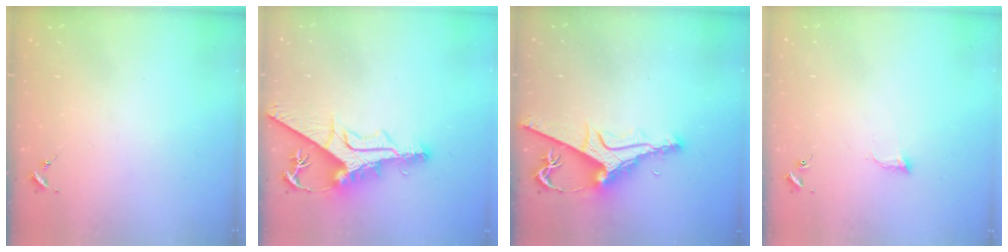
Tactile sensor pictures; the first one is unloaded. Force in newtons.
{"total": 12.7, "press": 12.7, "slide": 1.2}
{"total": 10.7, "press": 10.6, "slide": 1.0}
{"total": 5.6, "press": 5.6, "slide": 0.5}